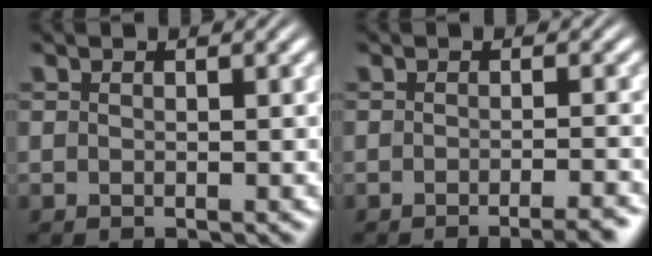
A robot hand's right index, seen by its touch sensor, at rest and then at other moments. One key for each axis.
{"total": 3.1, "fx": -2.6, "fy": 0.2, "fz": 1.6, "tx": -0.014, "ty": 0.003, "tz": -0.044}